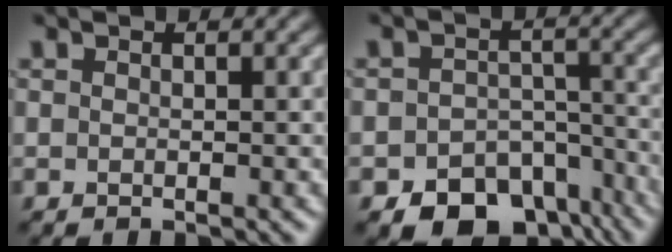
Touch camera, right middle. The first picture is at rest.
{"total": 8.4, "force": [-5.8, 4.9, 3.7], "torque": [-0.047, -0.019, -0.083]}